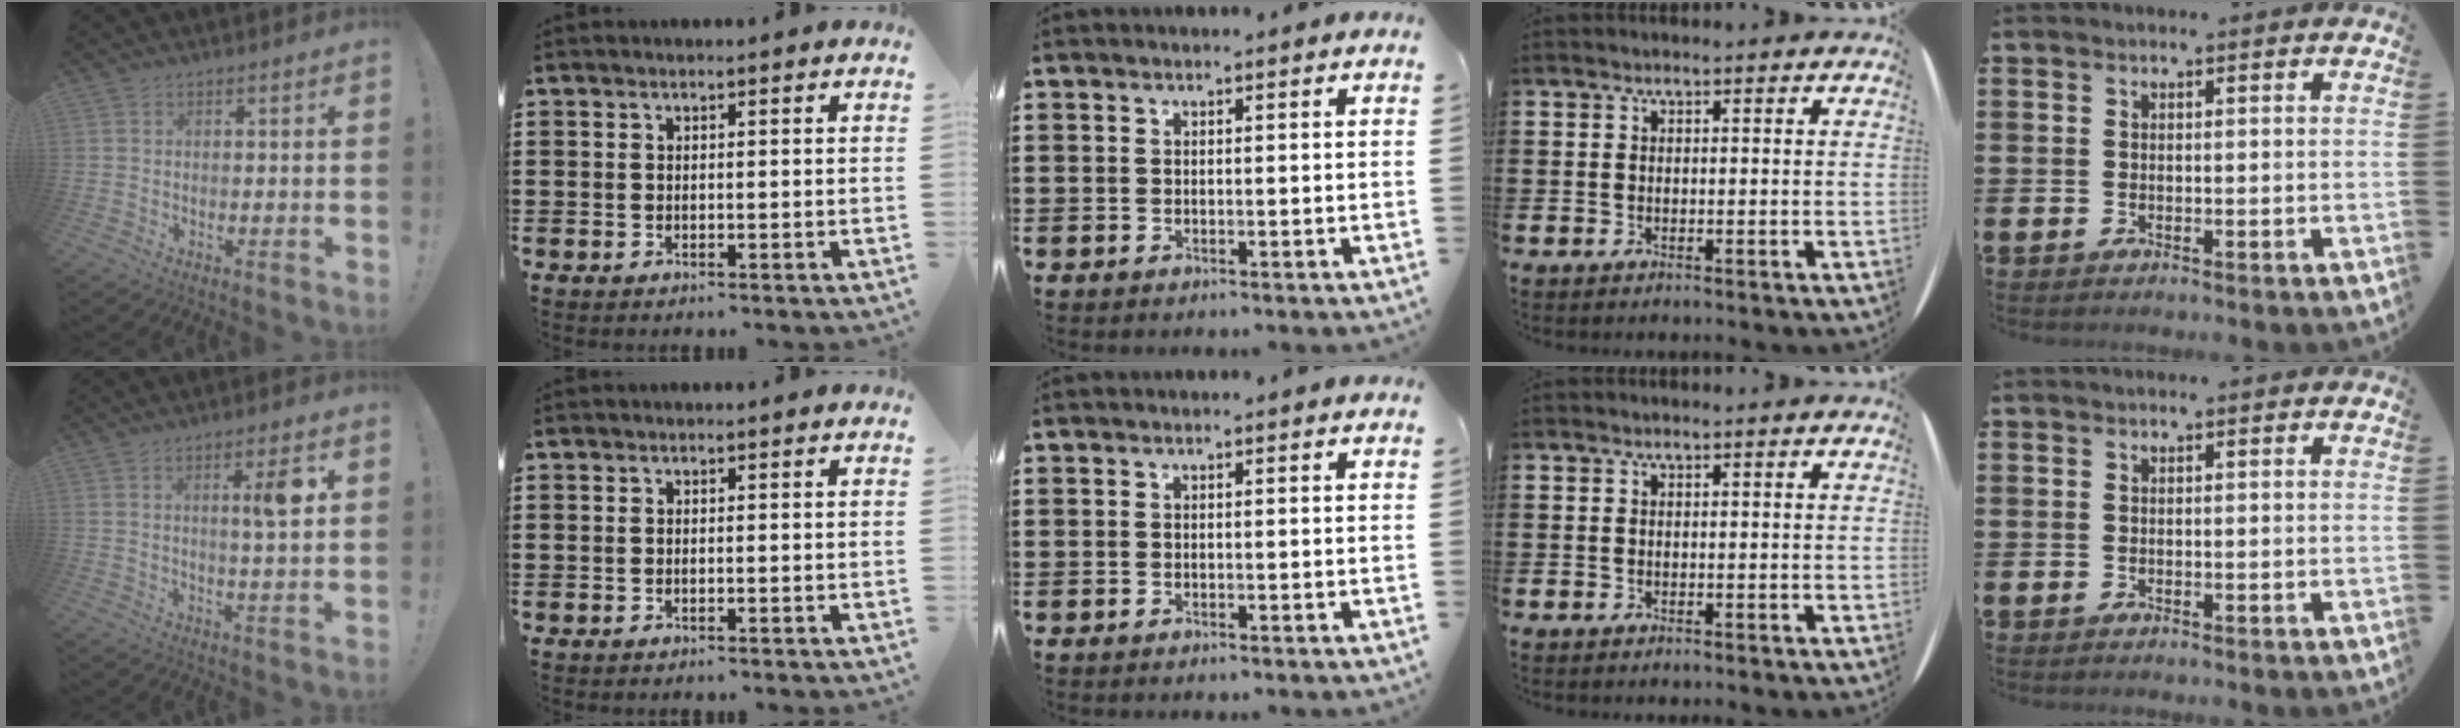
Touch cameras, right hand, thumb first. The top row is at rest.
{"thumb": {"total": 7.2, "force": [2.2, 0.4, 6.9], "torque": [-0.098, -0.009, 0.022]}}